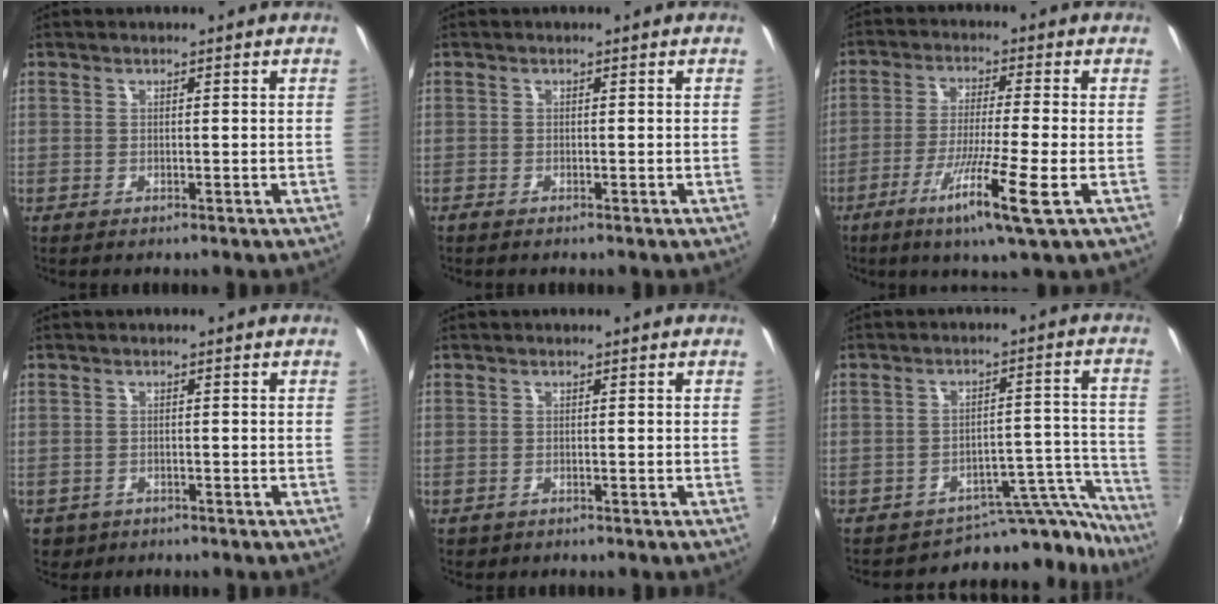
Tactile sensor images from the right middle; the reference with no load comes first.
{"total": 0.5, "force": [-0.5, 0.1, 0.1], "torque": [-0.001, -0.003, -0.012]}
{"total": 10.1, "force": [-4.3, -0.5, 9.1], "torque": [-0.180, -0.017, -0.080]}
{"total": 3.5, "force": [-1.6, 2.9, 1.3], "torque": [-0.036, -0.005, -0.017]}
{"total": 1.0, "force": [-0.5, 0.7, 0.4], "torque": [-0.010, -0.001, -0.005]}
{"total": 12.4, "force": [-11.9, 3.4, 0.9], "torque": [0.024, 0.058, -0.164]}